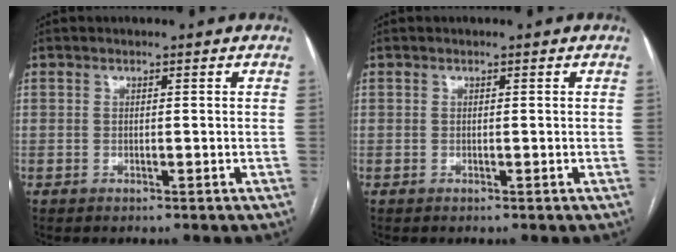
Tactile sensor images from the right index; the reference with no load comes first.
{"total": 0.0}